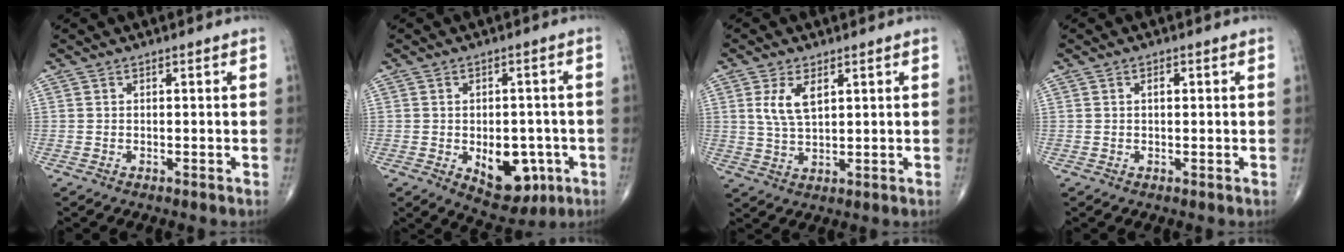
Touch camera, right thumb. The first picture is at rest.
{"total": 10.7, "force": [-3.3, 6.6, 7.7], "torque": [-0.069, 0.012, -0.031]}
{"total": 5.8, "force": [2.1, 2.8, 4.7], "torque": [-0.090, -0.008, 0.048]}
{"total": 1.3, "force": [0.3, 0.6, 1.1], "torque": [-0.019, 0.001, 0.005]}